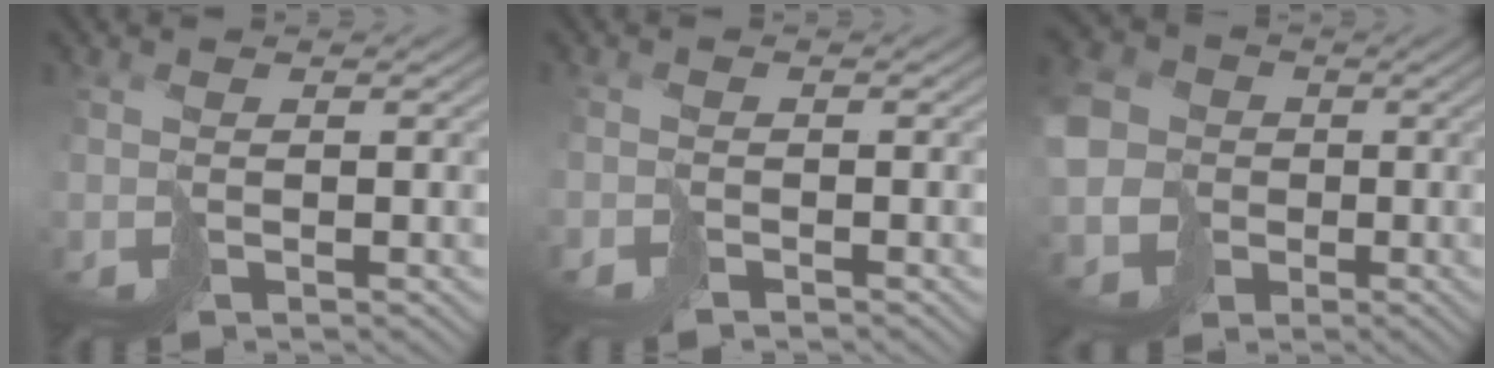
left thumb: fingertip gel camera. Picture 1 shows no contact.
{"total": 1.2, "force": [-1.1, 0.2, 0.1], "torque": [-0.005, -0.003, -0.027]}
{"total": 9.9, "force": [-1.1, 8.9, 4.2], "torque": [-0.133, -0.018, -0.022]}